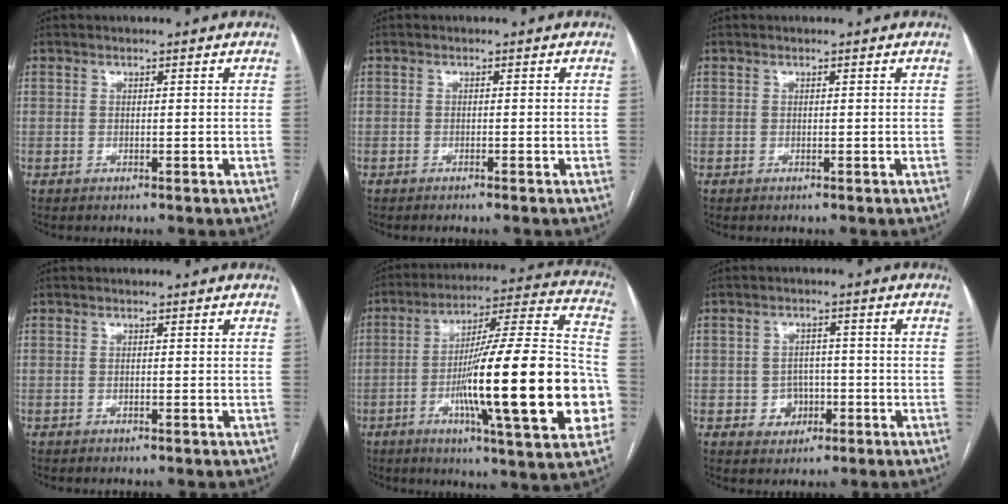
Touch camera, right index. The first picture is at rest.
{"total": 1.1, "force": [-1.0, -0.2, 0.6], "torque": [-0.010, 0.002, -0.014]}
{"total": 0.0}
{"total": 0.0}
{"total": 28.2, "force": [-6.4, 2.4, 27.4], "torque": [-0.363, 0.001, -0.104]}
{"total": 4.0, "force": [-1.3, 3.6, 1.3], "torque": [-0.010, 0.012, -0.012]}